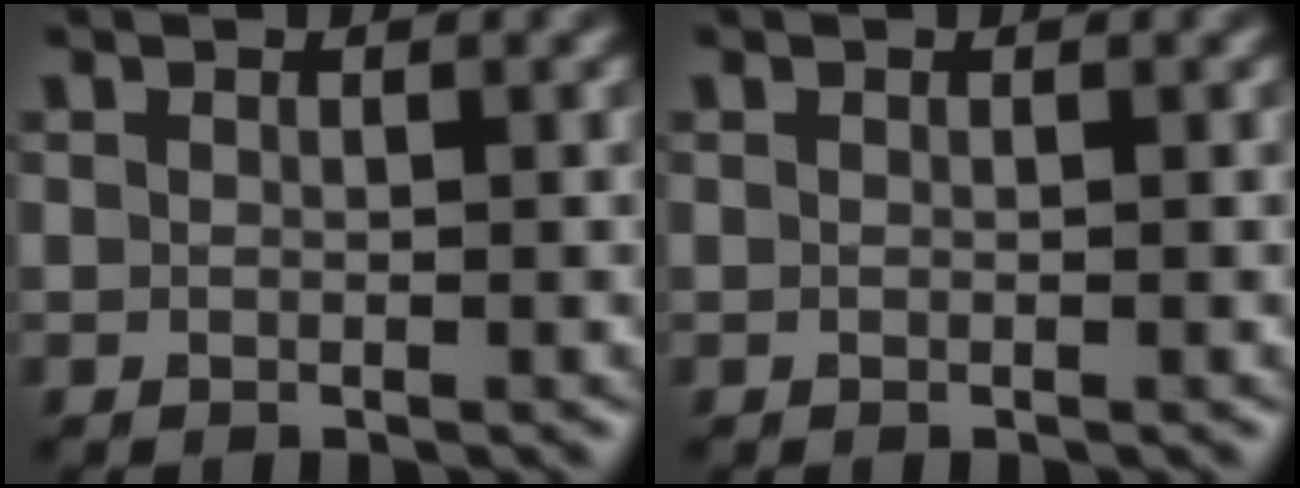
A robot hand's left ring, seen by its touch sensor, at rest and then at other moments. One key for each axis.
{"total": 0.0}